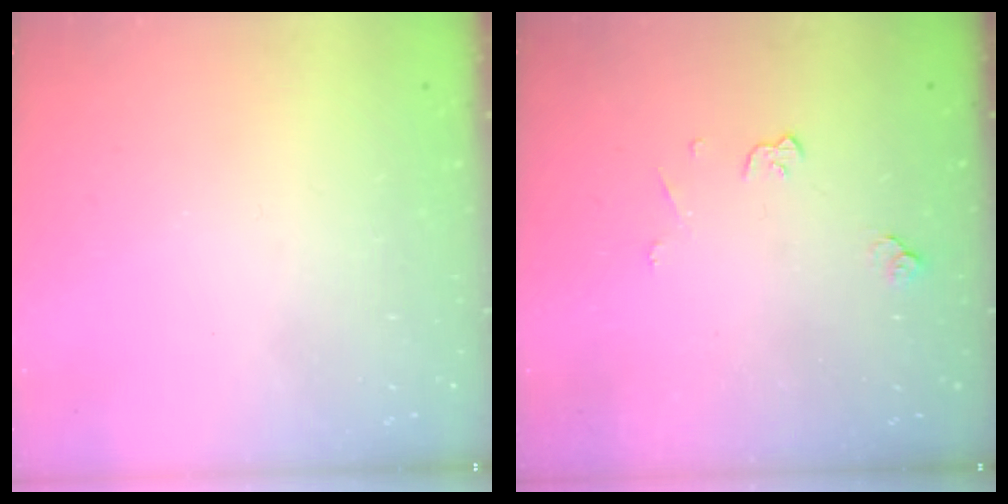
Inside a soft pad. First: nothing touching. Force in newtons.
{"total": 4.8, "press": 4.7, "slide": 0.7}